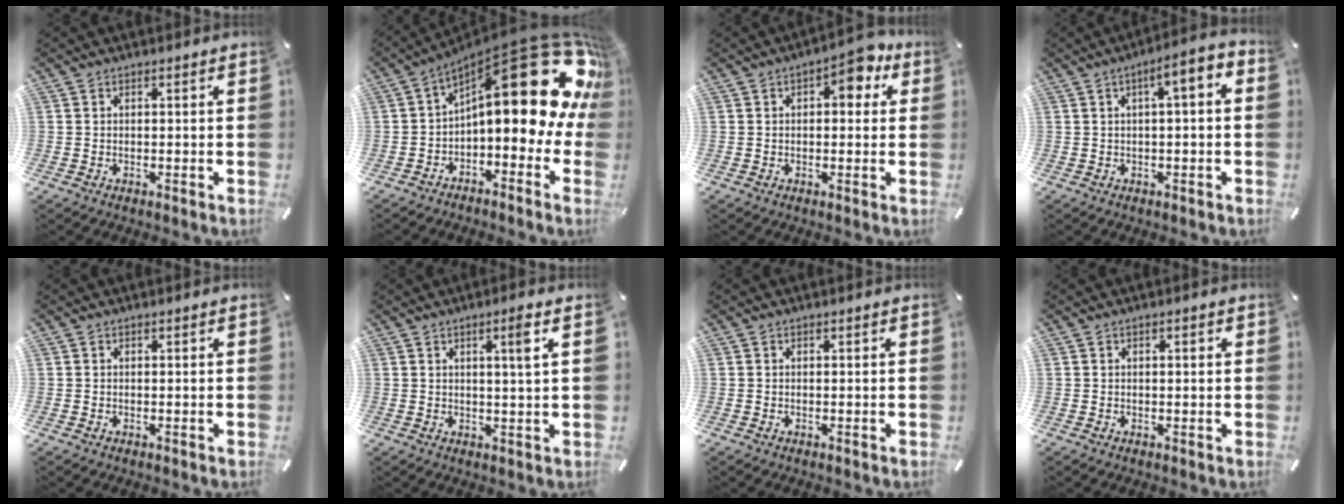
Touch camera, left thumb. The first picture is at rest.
{"total": 27.6, "force": [8.8, 11.5, 23.5], "torque": [-0.293, -0.078, 0.157]}
{"total": 7.0, "force": [2.7, 3.7, 5.3], "torque": [-0.062, -0.011, 0.037]}
{"total": 5.9, "force": [1.4, 1.3, 5.6], "torque": [-0.082, -0.013, 0.017]}
{"total": 0.0}
{"total": 4.3, "force": [1.7, -0.1, 4.0], "torque": [-0.064, -0.008, 0.021]}
{"total": 0.0}
{"total": 0.8, "force": [0.2, 0.2, 0.8], "torque": [-0.014, 0.002, 0.002]}